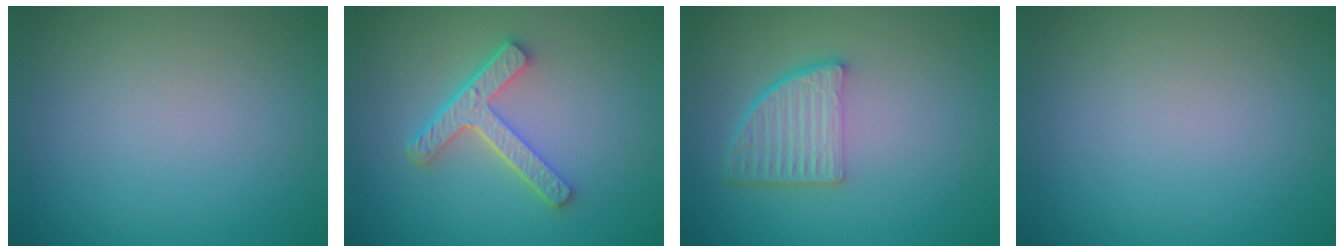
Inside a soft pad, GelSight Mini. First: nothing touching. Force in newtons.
{"total": 4.4, "press": 3.4, "slide": 2.8}
{"total": 4.6, "press": 3.3, "slide": 3.2}
{"total": 0.0}